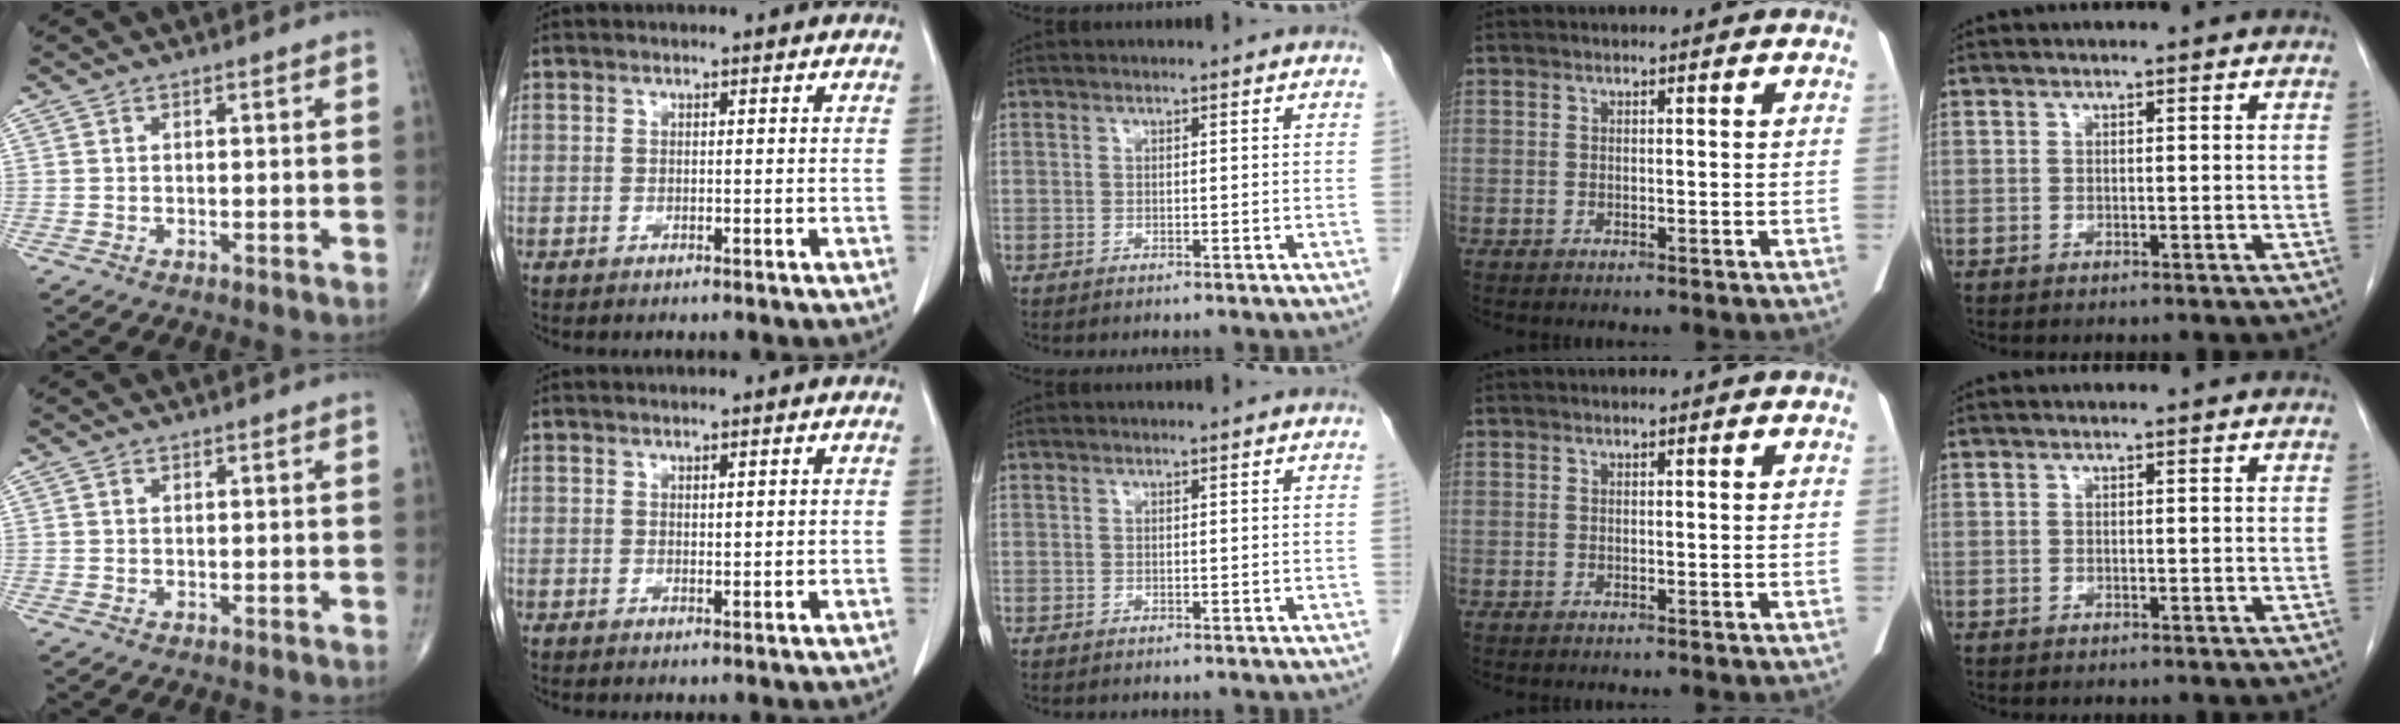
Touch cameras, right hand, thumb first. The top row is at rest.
{"thumb": {"total": 0.6, "force": [0.2, 0.4, 0.3], "torque": [-0.004, -0.001, 0.005]}, "index": {"total": 0.6, "force": [0.2, 0.2, 0.6], "torque": [-0.008, -0.001, 0.005]}}